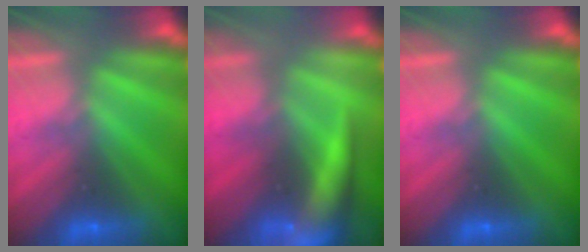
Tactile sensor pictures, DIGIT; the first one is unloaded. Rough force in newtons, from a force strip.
{"total": 8.6}
{"total": 0.0}